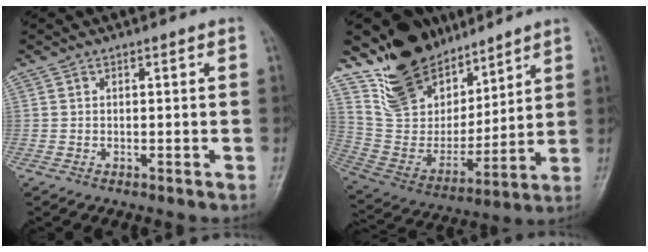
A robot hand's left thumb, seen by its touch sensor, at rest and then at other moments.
{"total": 20.0, "force": [14.3, 11.8, 7.4], "torque": [-0.079, -0.077, 0.272]}